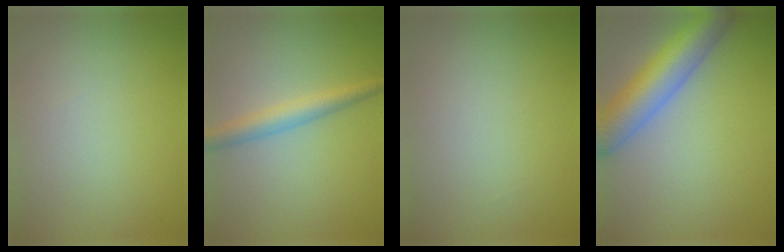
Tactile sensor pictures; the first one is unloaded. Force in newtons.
{"total": 3.0, "press": 3.0, "slide": 0.0}
{"total": 0.0}
{"total": 7.2, "press": 7.2, "slide": 0.4}